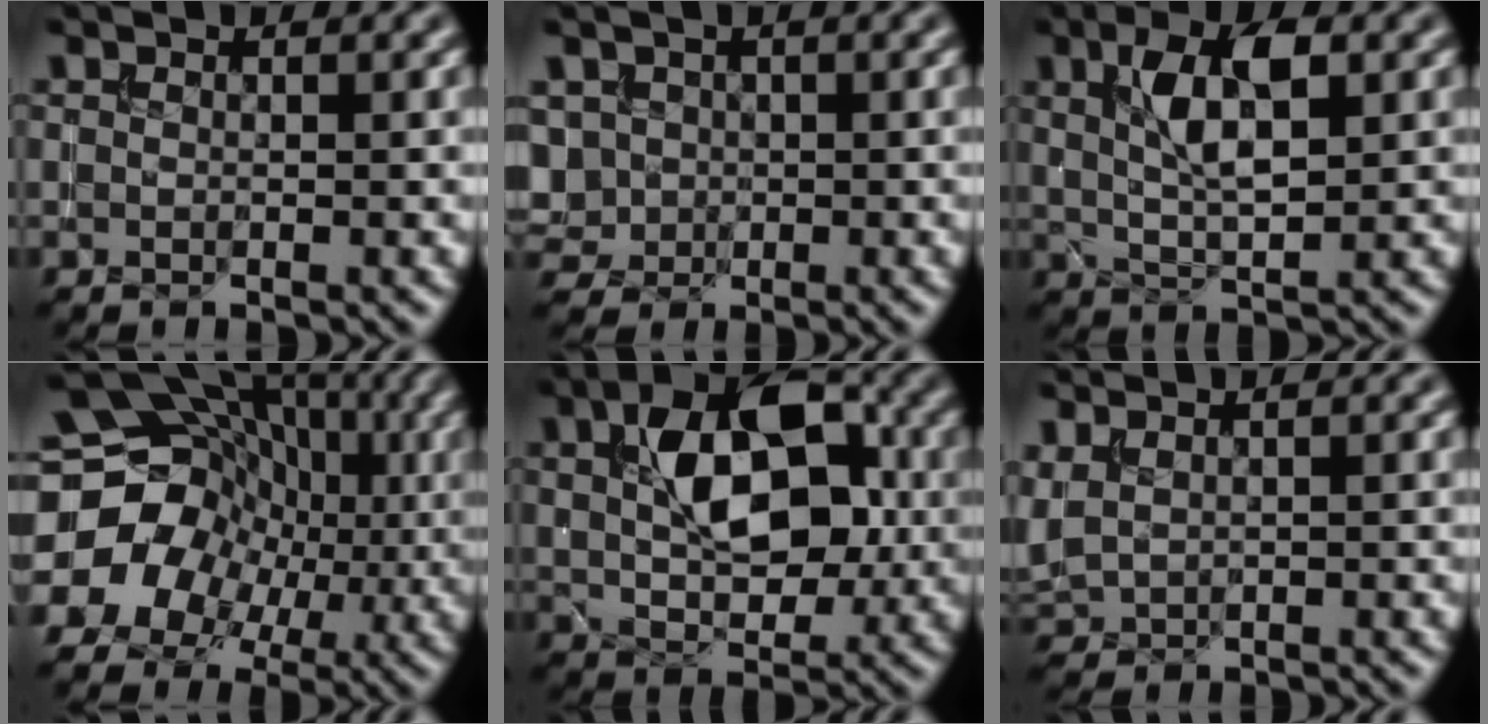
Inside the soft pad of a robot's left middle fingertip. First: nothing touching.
{"total": 3.2, "force": [-0.2, 3.0, 1.2], "torque": [-0.029, 0.006, 0.006]}
{"total": 5.7, "force": [1.5, 2.1, 5.0], "torque": [-0.089, 0.006, 0.029]}
{"total": 17.3, "force": [-0.6, 15.3, 7.9], "torque": [-0.149, 0.013, -0.036]}
{"total": 9.0, "force": [1.9, 5.1, 7.2], "torque": [-0.114, 0.015, 0.031]}
{"total": 1.9, "force": [1.0, 1.0, 1.3], "torque": [-0.041, 0.008, 0.030]}